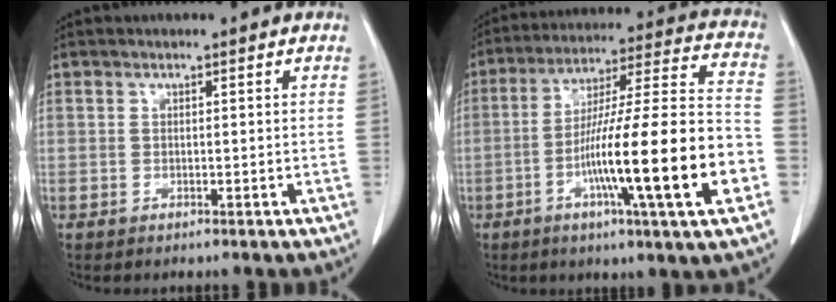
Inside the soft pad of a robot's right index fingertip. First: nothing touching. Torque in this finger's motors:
{"motor_torque": [1.75, -0.39, 1.05, 0.21]}